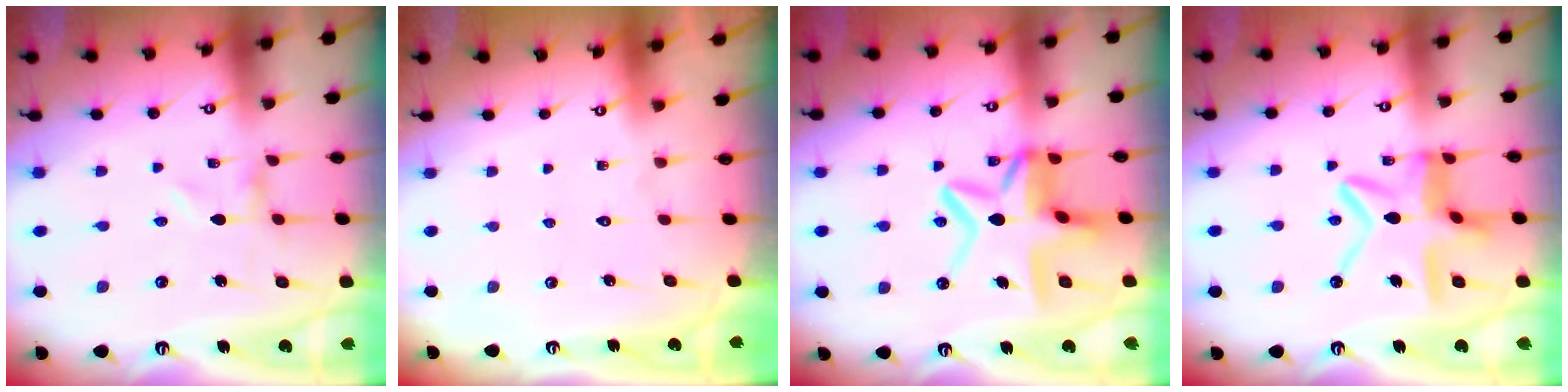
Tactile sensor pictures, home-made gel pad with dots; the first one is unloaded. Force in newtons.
{"total": 1.5, "press": 1.5, "slide": 0.1}
{"total": 12.7, "press": 12.7, "slide": 1.2}
{"total": 14.0, "press": 14.0, "slide": 1.2}